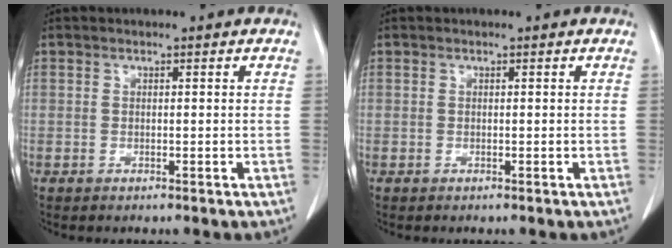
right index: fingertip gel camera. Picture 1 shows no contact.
{"total": 0.0}